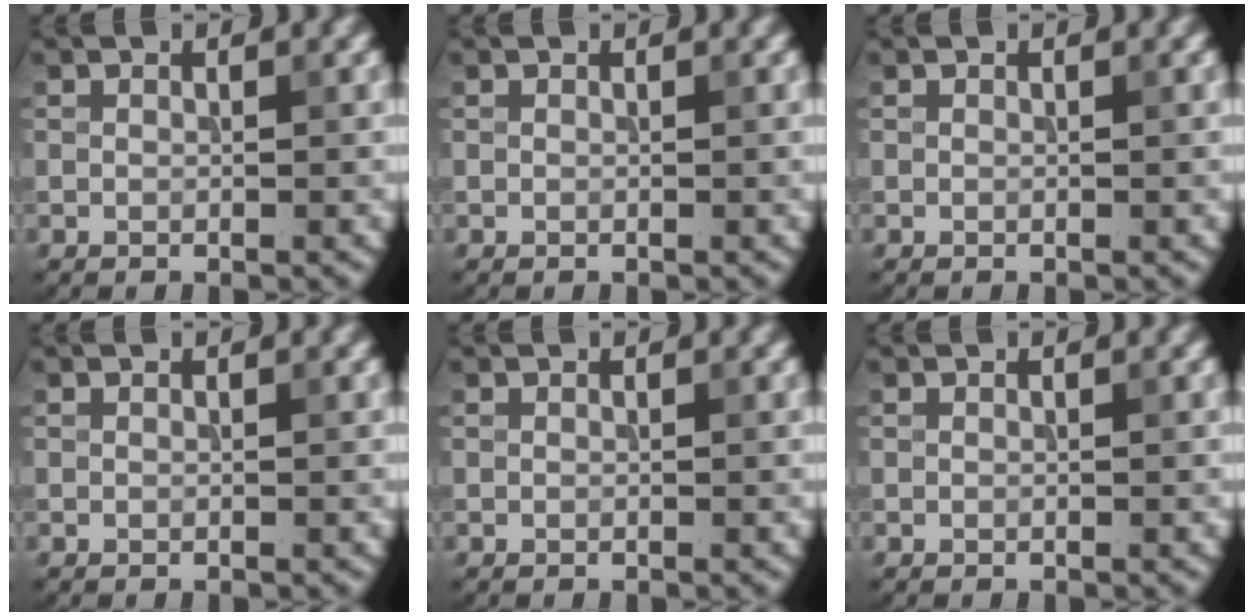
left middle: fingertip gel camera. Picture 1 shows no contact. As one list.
[{"total": 0.0}, {"total": 0.0}, {"total": 0.0}, {"total": 0.0}, {"total": 0.0}]